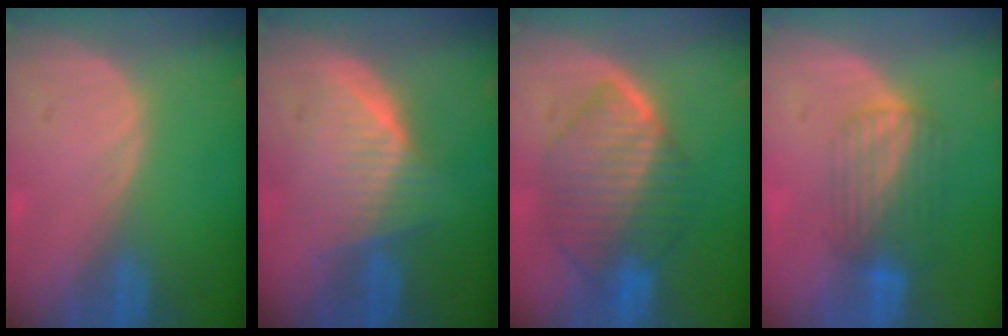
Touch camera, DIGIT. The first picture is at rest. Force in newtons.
{"total": 6.5, "press": 6.2, "slide": 1.8}
{"total": 9.3, "press": 9.3, "slide": 0.6}
{"total": 7.0, "press": 5.8, "slide": 3.8}